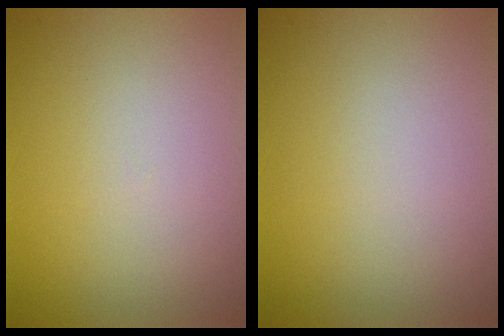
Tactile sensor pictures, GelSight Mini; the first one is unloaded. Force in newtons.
{"total": 0.0}